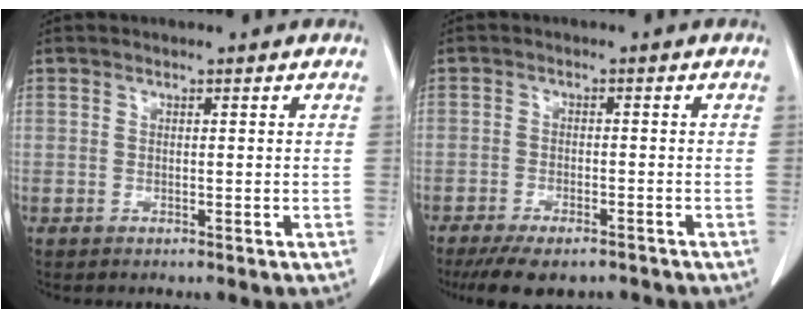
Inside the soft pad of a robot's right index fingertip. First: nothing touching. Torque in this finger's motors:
{"motor_torque": [0.79, -0.76, 0.22, 0.03]}